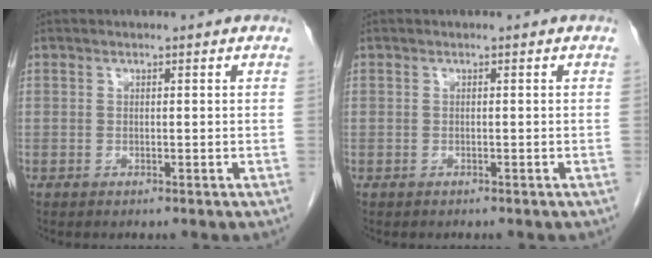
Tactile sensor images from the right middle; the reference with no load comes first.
{"total": 0.0}